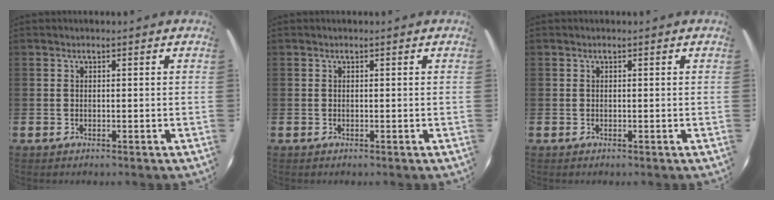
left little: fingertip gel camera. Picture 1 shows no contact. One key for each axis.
{"total": 0.0}
{"total": 0.0}